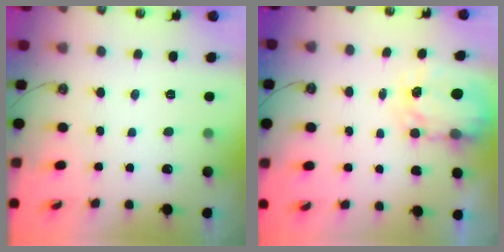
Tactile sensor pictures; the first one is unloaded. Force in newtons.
{"total": 3.9, "press": 3.9, "slide": 0.3}